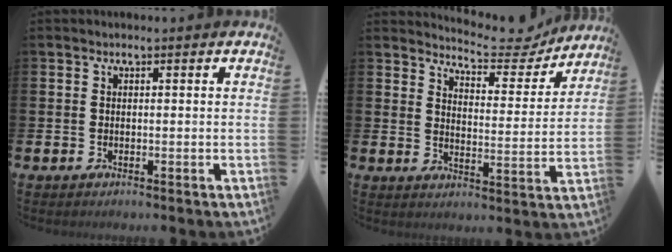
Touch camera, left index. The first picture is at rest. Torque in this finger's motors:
{"motor_torque": [0.98, -1.15, 0.32, 0.05]}